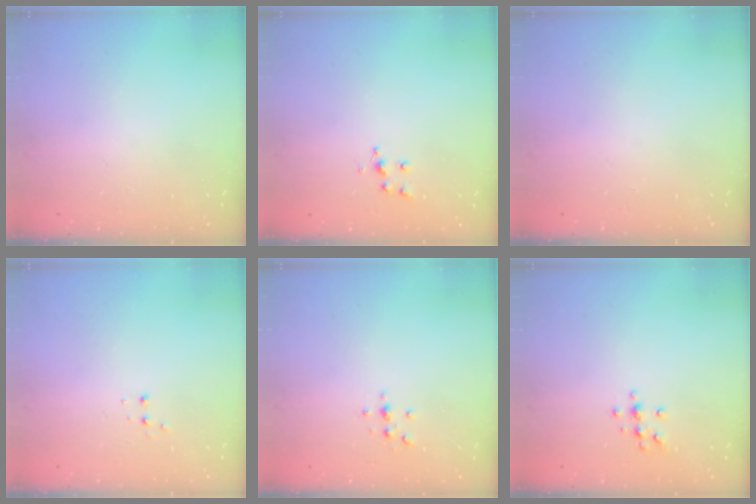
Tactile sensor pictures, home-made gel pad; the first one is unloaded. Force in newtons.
{"total": 6.1, "press": 6.1, "slide": 0.5}
{"total": 0.0}
{"total": 2.7, "press": 2.7, "slide": 0.5}
{"total": 2.3, "press": 2.2, "slide": 0.2}
{"total": 7.5, "press": 7.4, "slide": 1.3}